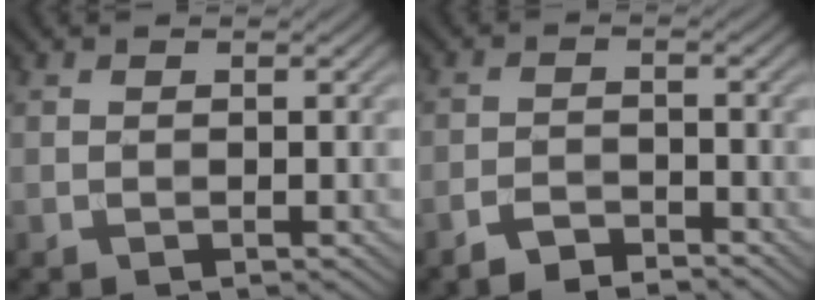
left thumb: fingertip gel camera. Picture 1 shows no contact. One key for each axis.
{"total": 2.7, "fx": -2.6, "fy": 0.3, "fz": 0.6, "tx": -0.015, "ty": 0.004, "tz": -0.055}